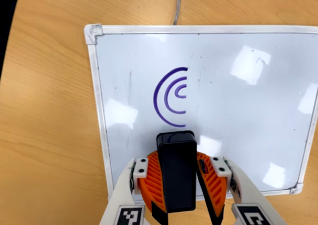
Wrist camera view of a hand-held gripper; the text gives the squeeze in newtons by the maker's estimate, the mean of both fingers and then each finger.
{"total": 8.5, "left": 9.7, "right": 7.3}